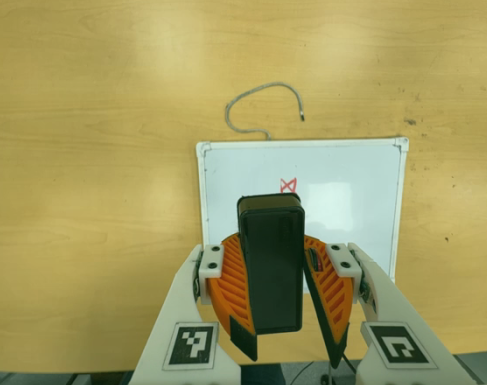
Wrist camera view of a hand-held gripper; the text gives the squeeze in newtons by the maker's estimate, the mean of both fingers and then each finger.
{"total": 9.7, "left": 10.2, "right": 9.3}